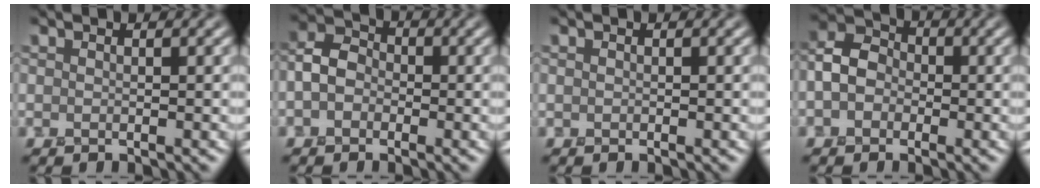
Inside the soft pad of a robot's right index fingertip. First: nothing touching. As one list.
[{"total": 3.0, "force": [-0.7, 2.5, 1.5], "torque": [-0.028, 0.012, -0.021]}, {"total": 0.0}, {"total": 3.8, "force": [-0.7, 3.2, 1.9], "torque": [-0.037, 0.013, -0.021]}]